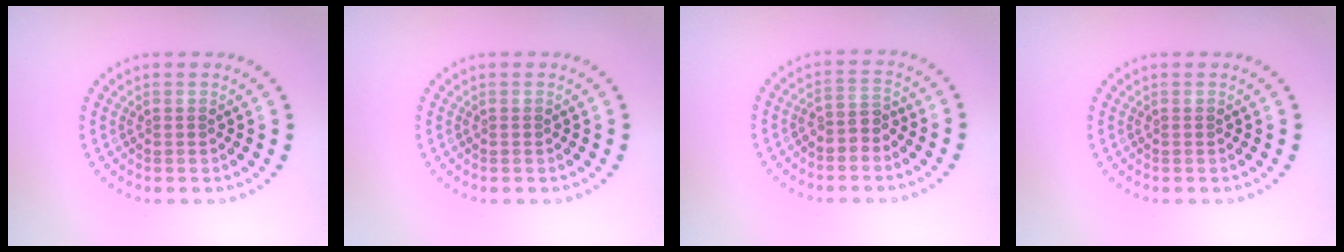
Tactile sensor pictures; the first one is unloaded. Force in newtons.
{"total": 0.0}
{"total": 1.8, "press": 1.5, "slide": 0.9}
{"total": 0.0}